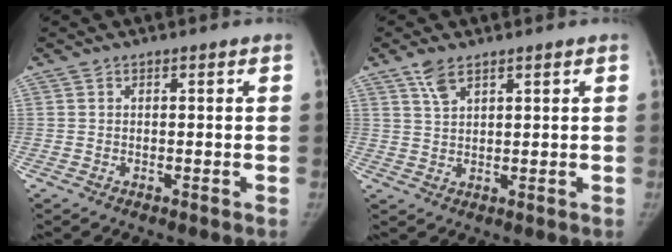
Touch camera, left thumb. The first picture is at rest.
{"total": 3.6, "force": [2.5, 1.3, 2.2], "torque": [-0.045, -0.002, 0.056]}